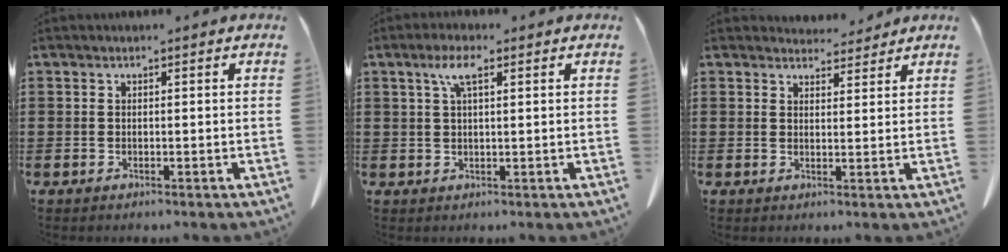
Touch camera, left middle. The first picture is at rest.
{"total": 4.1, "force": [1.9, 1.1, 3.5], "torque": [-0.076, 0.009, 0.030]}
{"total": 3.6, "force": [3.5, 0.9, 0.4], "torque": [-0.009, -0.014, 0.065]}